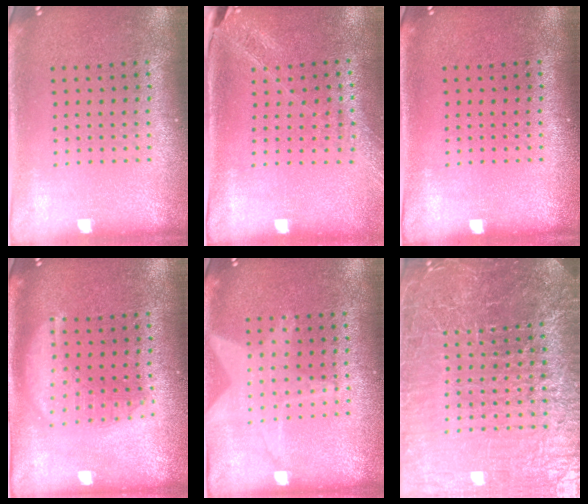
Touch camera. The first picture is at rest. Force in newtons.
{"total": 1.5, "press": 1.4, "slide": 0.4}
{"total": 0.0}
{"total": 2.9, "press": 2.9, "slide": 0.3}
{"total": 1.3, "press": 1.2, "slide": 0.3}
{"total": 7.2, "press": 6.3, "slide": 3.5}